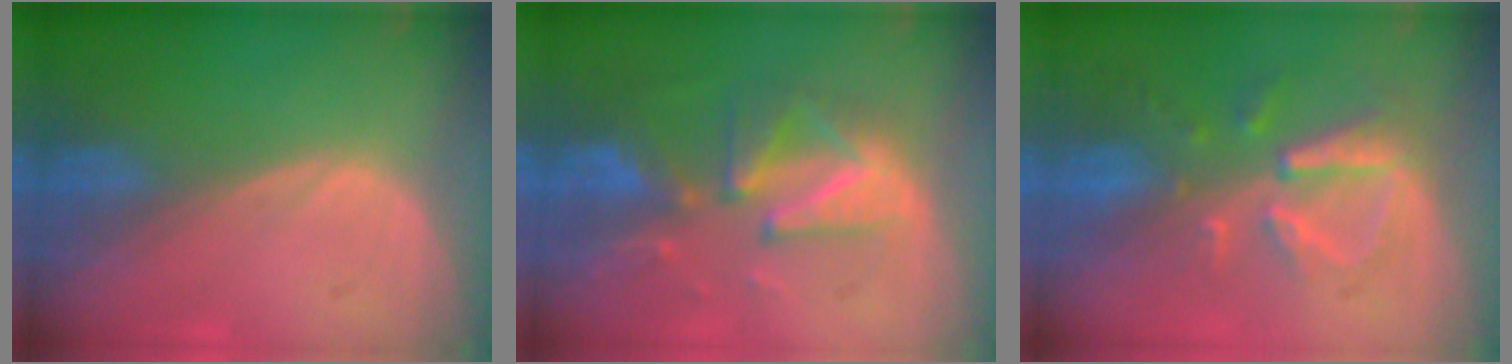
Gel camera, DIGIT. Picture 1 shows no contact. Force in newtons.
{"total": 9.8, "press": 8.6, "slide": 4.7}
{"total": 8.1, "press": 7.4, "slide": 3.4}